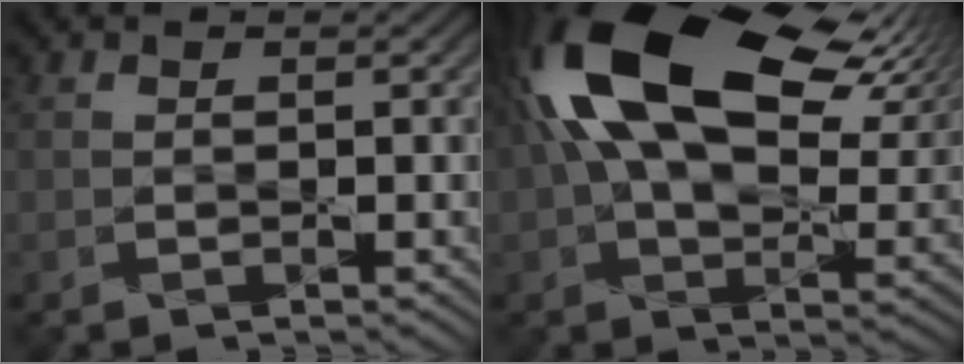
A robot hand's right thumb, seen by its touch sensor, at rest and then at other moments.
{"total": 20.3, "force": [7.0, 10.7, 15.7], "torque": [-0.312, 0.028, 0.113]}